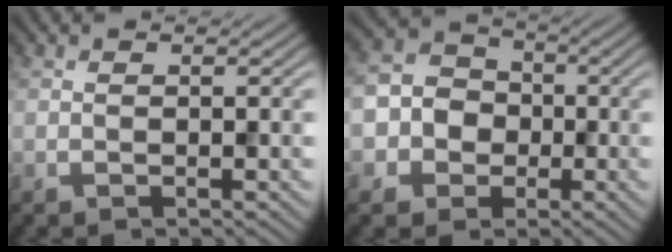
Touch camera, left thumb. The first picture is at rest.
{"total": 6.4, "force": [-1.3, 5.7, 2.7], "torque": [-0.057, -0.001, -0.051]}